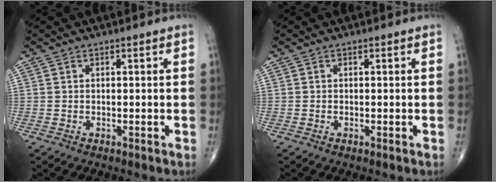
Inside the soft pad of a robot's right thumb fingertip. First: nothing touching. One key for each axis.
{"total": 0.0}